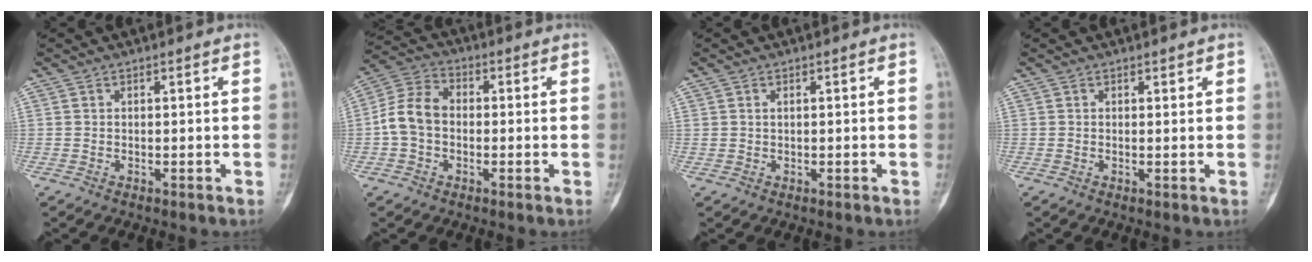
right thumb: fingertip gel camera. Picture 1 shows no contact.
{"total": 8.6, "force": [-0.8, 6.5, 5.6], "torque": [-0.097, 0.029, -0.027]}
{"total": 0.8, "force": [0.3, 0.6, 0.5], "torque": [-0.003, 0.002, 0.006]}
{"total": 0.7, "force": [0.5, 0.4, 0.3], "torque": [0.006, -0.003, 0.005]}